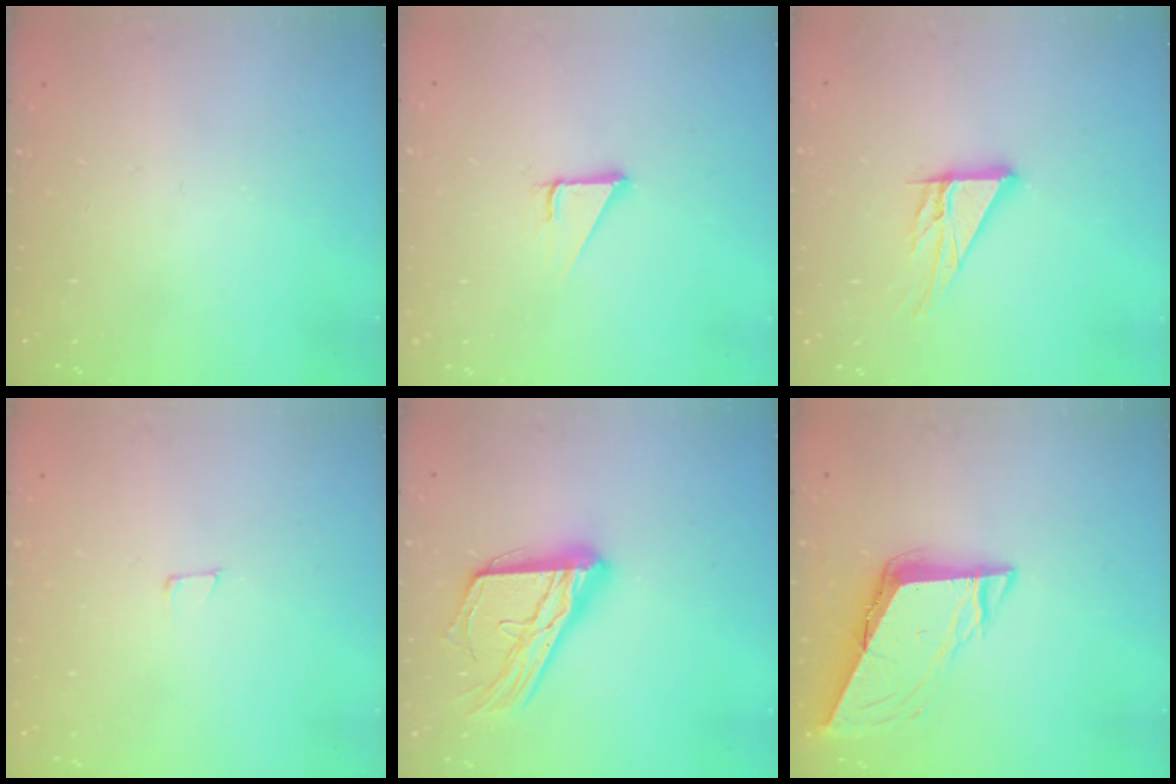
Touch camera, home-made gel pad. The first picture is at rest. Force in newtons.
{"total": 2.8, "press": 2.8, "slide": 0.1}
{"total": 10.6, "press": 10.6, "slide": 0.8}
{"total": 3.8, "press": 3.7, "slide": 1.0}
{"total": 18.3, "press": 18.2, "slide": 1.6}
{"total": 8.2, "press": 8.2, "slide": 0.6}